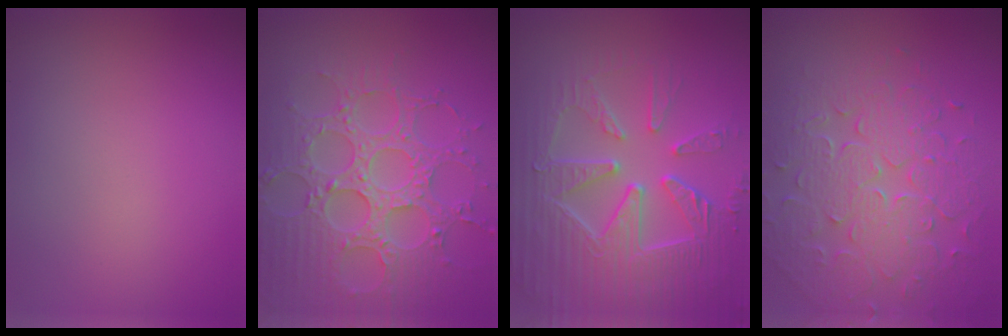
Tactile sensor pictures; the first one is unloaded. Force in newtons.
{"total": 7.5, "press": 6.0, "slide": 4.4}
{"total": 9.0, "press": 6.5, "slide": 6.3}
{"total": 7.8, "press": 5.6, "slide": 5.4}